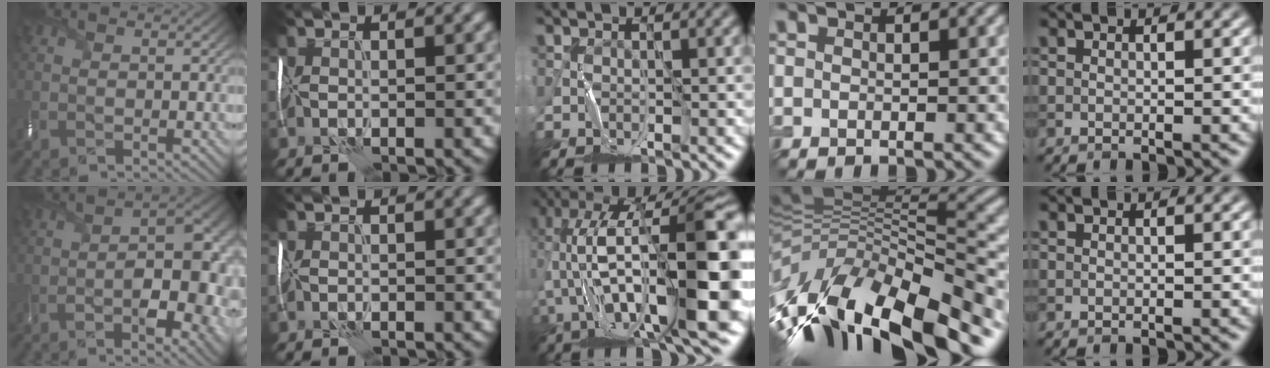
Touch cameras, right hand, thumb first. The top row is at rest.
{"thumb": {"total": 11.6, "force": [-3.3, 5.9, 9.4], "torque": [-0.124, -0.012, -0.048]}, "middle": {"total": 17.0, "force": [-0.3, 5.3, 16.2], "torque": [-0.285, 0.036, -0.004]}, "ring": {"total": 16.7, "force": [-6.8, 7.0, 13.6], "torque": [-0.259, 0.008, -0.114]}}